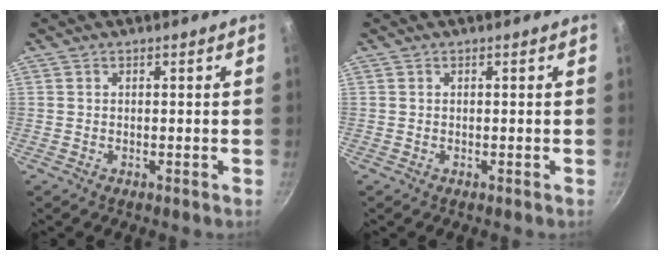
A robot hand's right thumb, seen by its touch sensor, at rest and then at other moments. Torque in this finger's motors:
{"motor_torque": [0.00, 0.00, -0.02, 0.02, 0.00]}